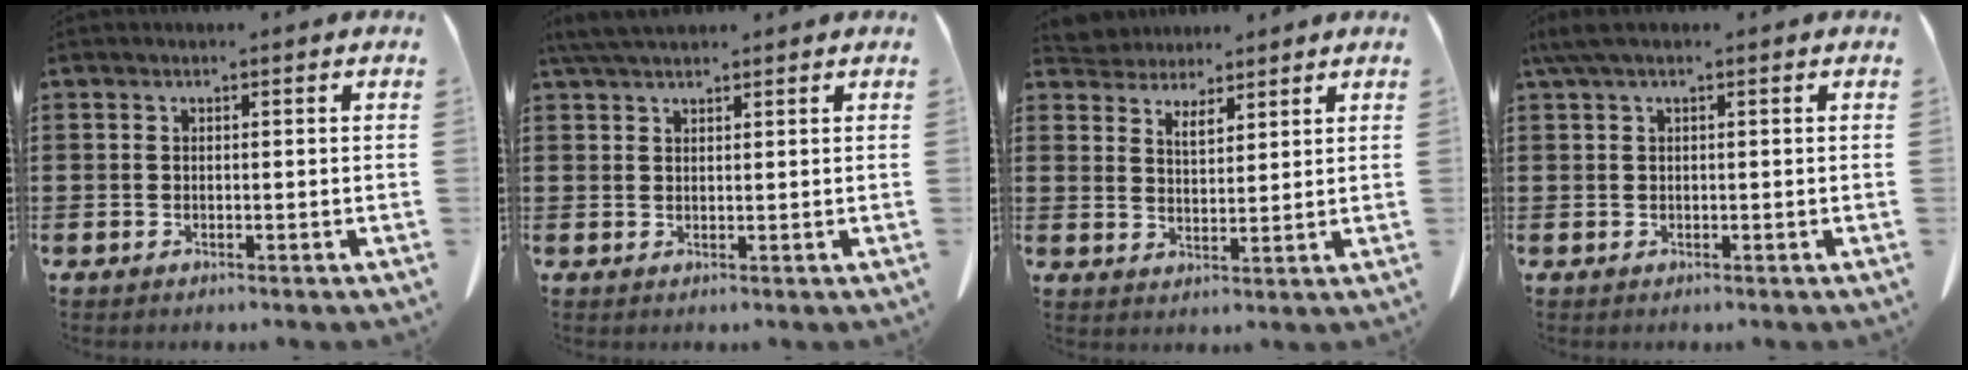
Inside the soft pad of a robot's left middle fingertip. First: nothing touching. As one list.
[{"total": 3.5, "force": [2.9, 0.8, 1.7], "torque": [-0.043, 0.001, 0.056]}, {"total": 4.1, "force": [3.7, 1.8, 0.4], "torque": [-0.023, -0.004, 0.068]}, {"total": 1.6, "force": [0.5, 0.2, 1.5], "torque": [-0.030, 0.001, 0.009]}]